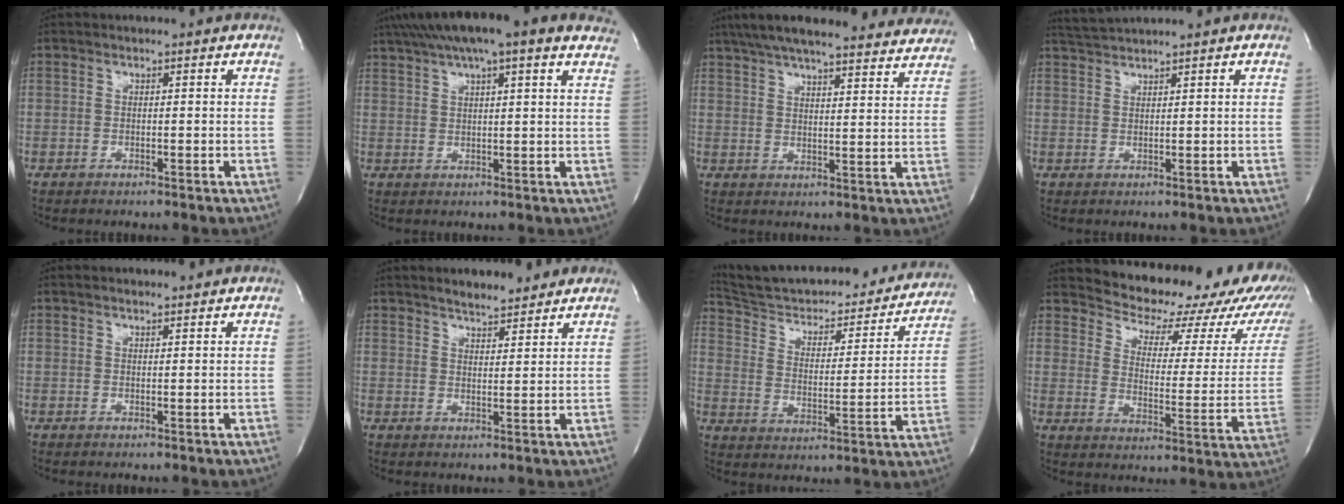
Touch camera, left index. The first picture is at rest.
{"total": 17.6, "force": [13.5, 2.7, 11.0], "torque": [-0.181, 0.056, 0.175]}
{"total": 28.9, "force": [25.7, 4.8, 12.3], "torque": [-0.205, -0.012, 0.321]}
{"total": 3.1, "force": [2.9, -1.1, 0.3], "torque": [-0.010, 0.009, 0.063]}
{"total": 3.2, "force": [3.1, 0.3, 0.8], "torque": [-0.016, 0.014, 0.041]}
{"total": 6.2, "force": [5.7, 1.4, 2.2], "torque": [-0.036, 0.012, 0.085]}
{"total": 26.5, "force": [24.1, 6.0, 9.3], "torque": [-0.139, -0.032, 0.325]}
{"total": 23.4, "force": [21.0, 6.9, 7.6], "torque": [-0.103, -0.078, 0.240]}